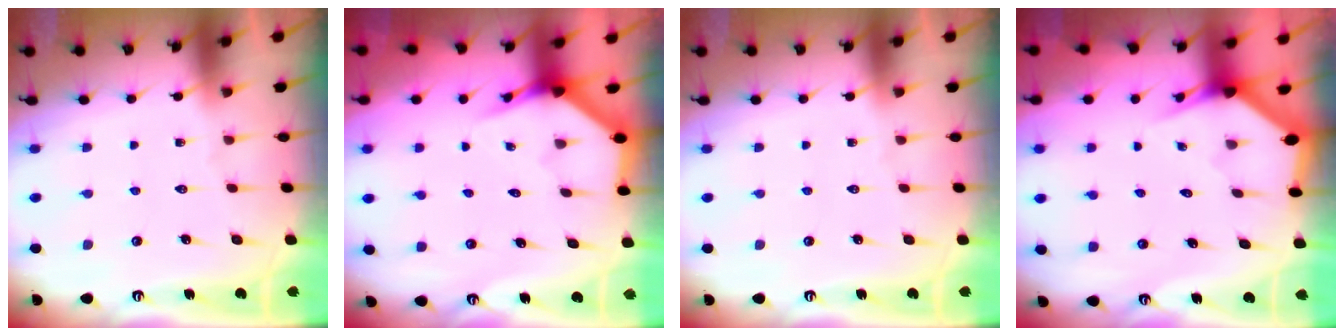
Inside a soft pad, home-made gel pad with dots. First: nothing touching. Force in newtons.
{"total": 3.9, "press": 3.9, "slide": 0.2}
{"total": 0.0}
{"total": 2.9, "press": 2.9, "slide": 0.1}